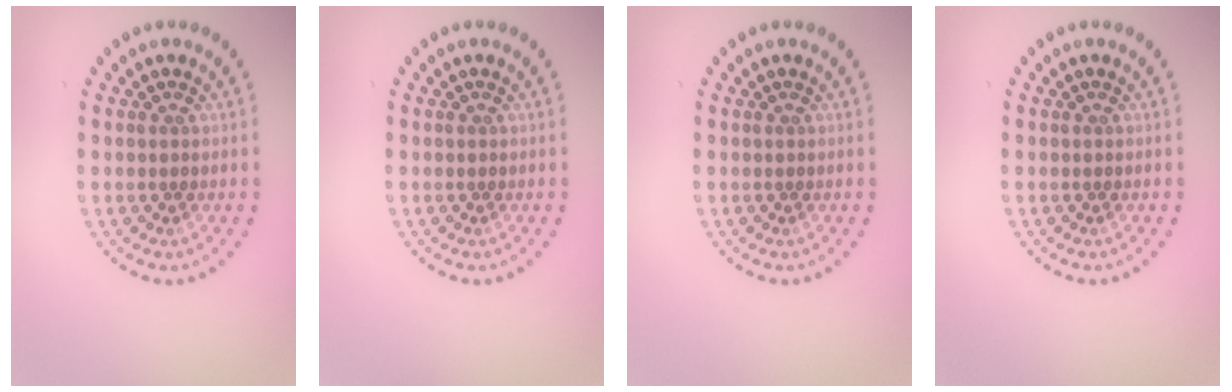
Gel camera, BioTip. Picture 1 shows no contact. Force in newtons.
{"total": 0.0}
{"total": 0.0}
{"total": 0.0}